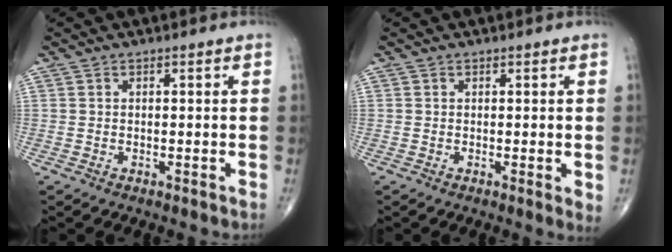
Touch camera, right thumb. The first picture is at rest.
{"total": 1.8, "force": [0.1, 0.5, 1.7], "torque": [-0.029, -0.008, -0.001]}